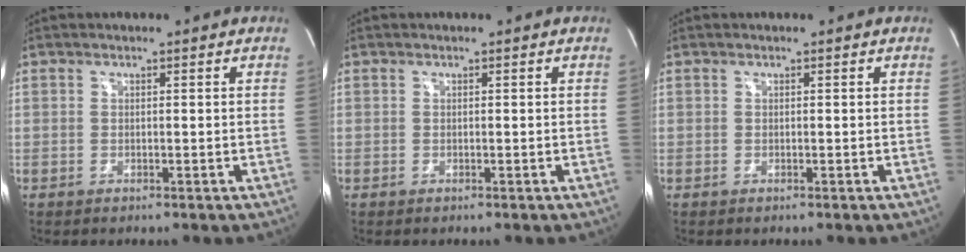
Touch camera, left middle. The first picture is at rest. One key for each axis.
{"total": 0.0}
{"total": 0.0}